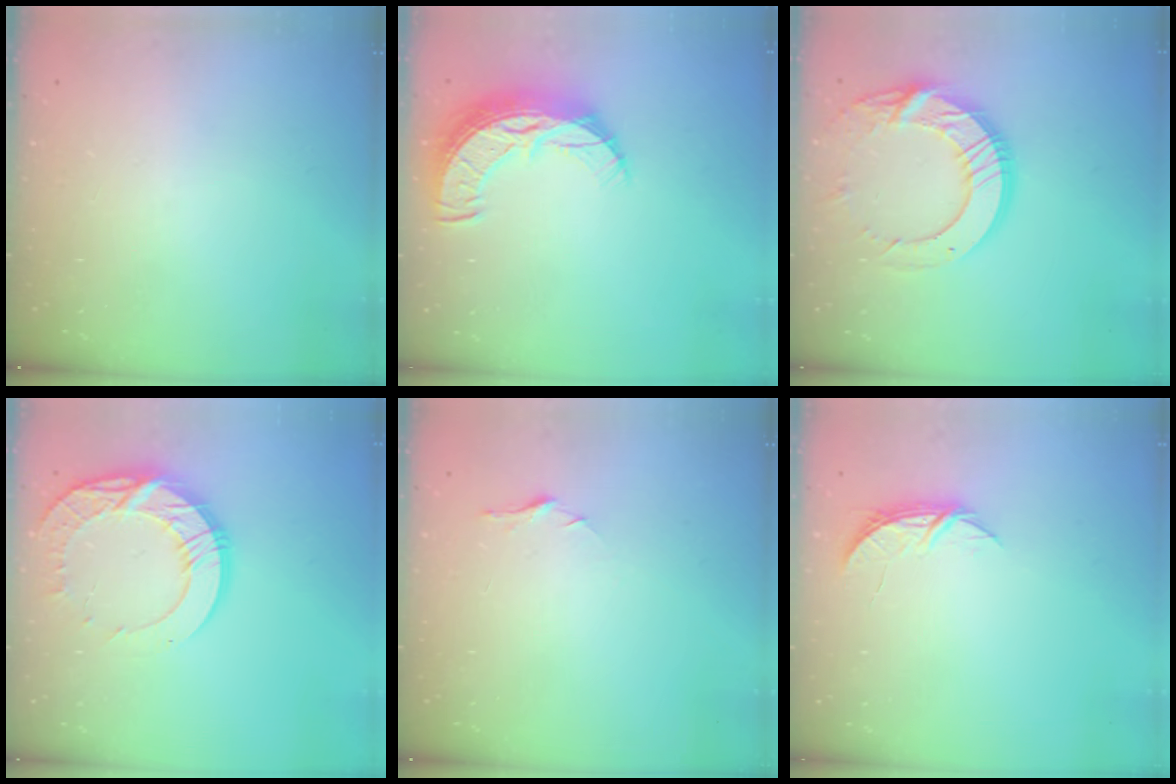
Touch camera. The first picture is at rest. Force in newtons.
{"total": 11.2, "press": 11.1, "slide": 0.9}
{"total": 17.1, "press": 17.0, "slide": 1.5}
{"total": 17.8, "press": 17.7, "slide": 1.5}
{"total": 5.7, "press": 5.6, "slide": 0.6}
{"total": 5.1, "press": 5.1, "slide": 0.6}